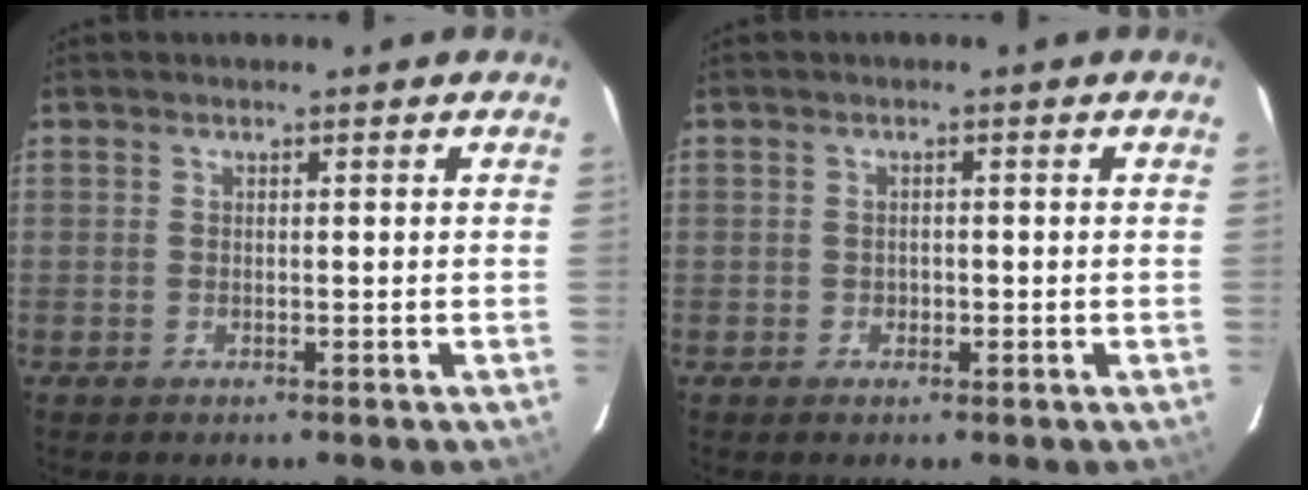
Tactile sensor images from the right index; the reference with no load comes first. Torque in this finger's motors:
{"motor_torque": [-0.17, 0.19, -0.06, -0.01]}